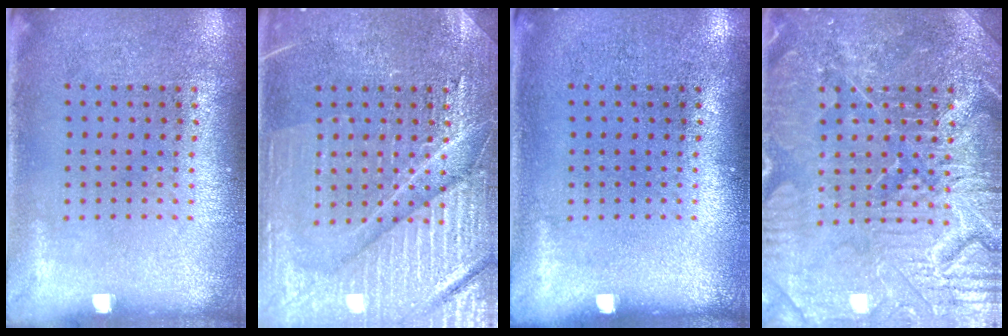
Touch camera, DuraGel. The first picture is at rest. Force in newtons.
{"total": 4.3, "press": 4.2, "slide": 0.6}
{"total": 0.0}
{"total": 4.8, "press": 4.8, "slide": 0.6}